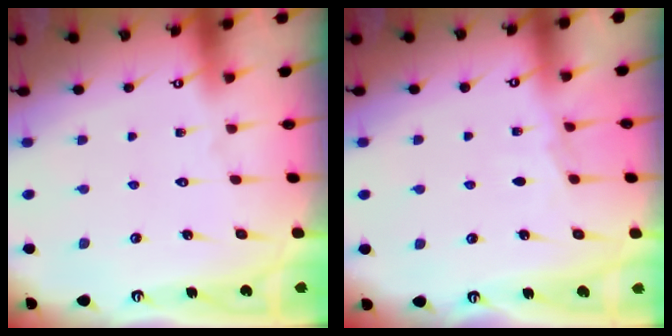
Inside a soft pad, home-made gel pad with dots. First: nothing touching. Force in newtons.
{"total": 4.4, "press": 4.3, "slide": 0.6}